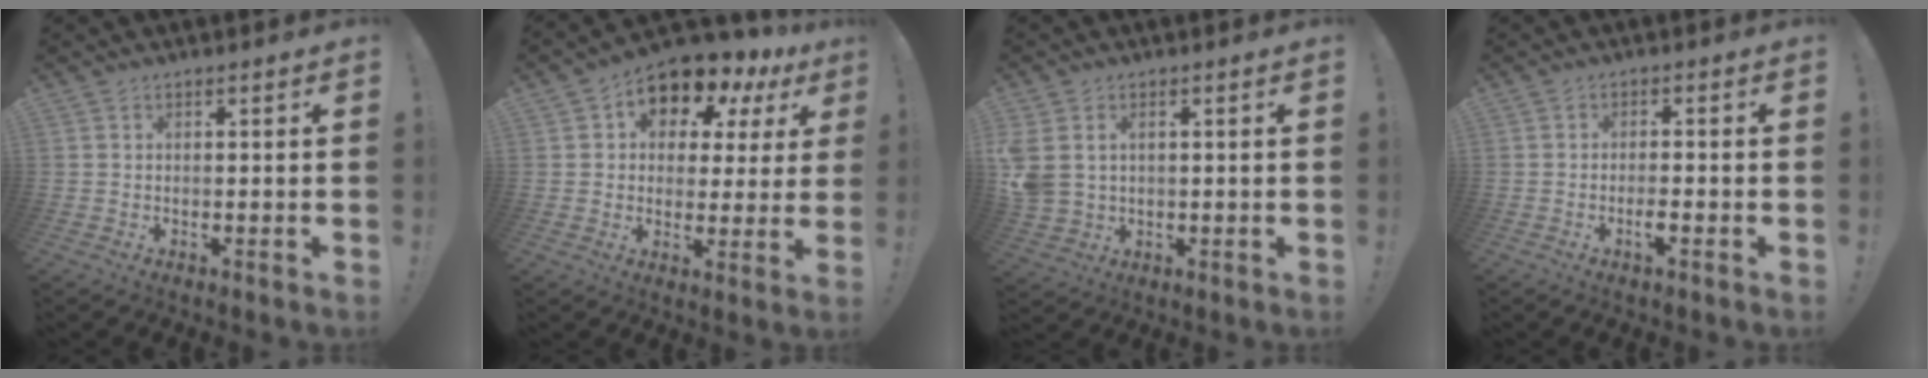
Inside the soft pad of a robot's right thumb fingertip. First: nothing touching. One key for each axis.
{"total": 9.2, "fx": 5.9, "fy": 6.0, "fz": 3.9, "tx": -0.065, "ty": -0.048, "tz": 0.106}
{"total": 6.2, "fx": 1.9, "fy": 4.9, "fz": 3.3, "tx": -0.069, "ty": -0.003, "tz": 0.039}
{"total": 2.9, "fx": -1.6, "fy": 0.2, "fz": 2.4, "tx": -0.053, "ty": -0.004, "tz": -0.028}